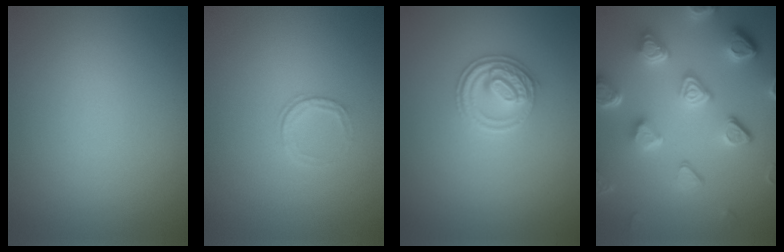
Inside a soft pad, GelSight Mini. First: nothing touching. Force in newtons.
{"total": 1.0, "press": 0.7, "slide": 0.7}
{"total": 2.9, "press": 2.9, "slide": 0.1}
{"total": 7.1, "press": 5.5, "slide": 4.5}